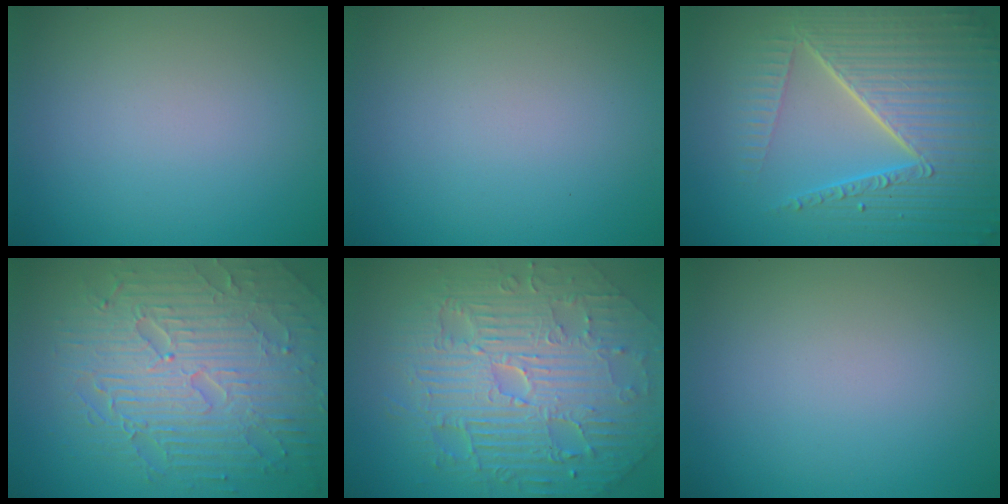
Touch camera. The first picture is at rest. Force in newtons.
{"total": 0.0}
{"total": 9.0, "press": 6.0, "slide": 6.8}
{"total": 9.7, "press": 6.5, "slide": 7.2}
{"total": 11.0, "press": 7.1, "slide": 8.4}
{"total": 0.0}